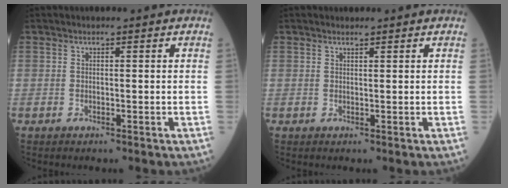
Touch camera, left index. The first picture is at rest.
{"total": 0.5, "force": [0.5, 0.1, 0.1], "torque": [-0.009, -0.001, 0.008]}